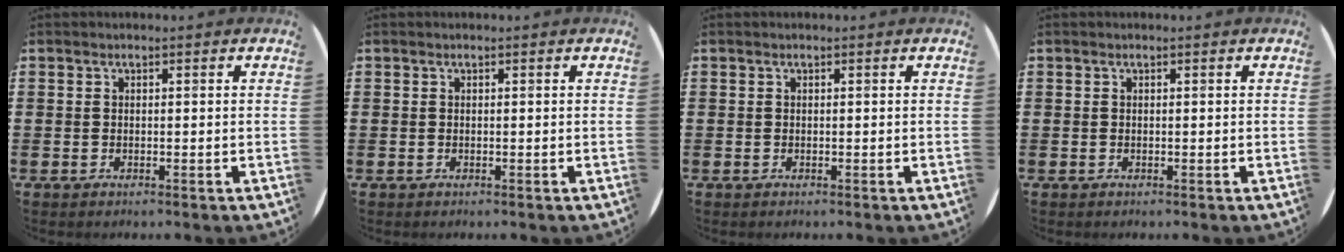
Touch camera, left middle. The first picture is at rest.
{"total": 0.0}
{"total": 0.0}
{"total": 0.0}